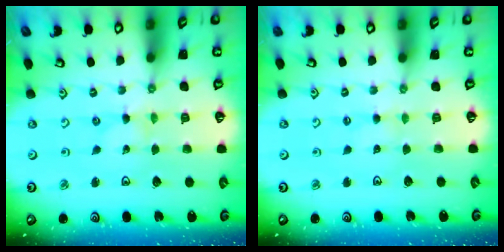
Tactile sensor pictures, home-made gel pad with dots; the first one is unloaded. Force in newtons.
{"total": 1.4, "press": 1.4, "slide": 0.2}